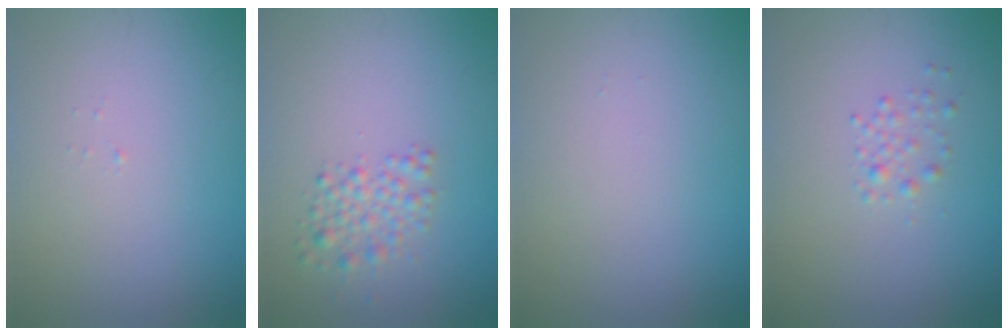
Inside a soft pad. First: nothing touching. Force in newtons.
{"total": 2.2, "press": 2.2, "slide": 0.1}
{"total": 0.0}
{"total": 1.1, "press": 1.1, "slide": 0.1}